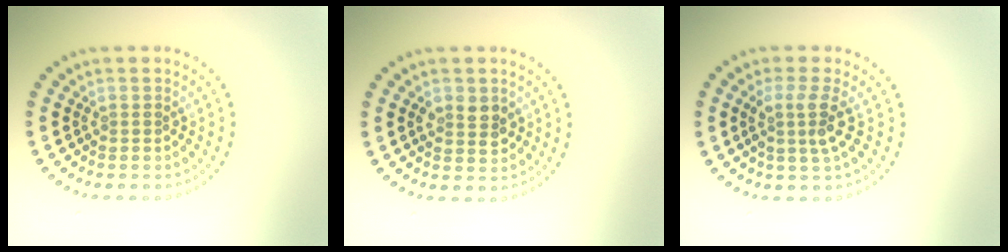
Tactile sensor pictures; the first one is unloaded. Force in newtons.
{"total": 2.2, "press": 2.1, "slide": 0.2}
{"total": 2.5, "press": 1.9, "slide": 1.6}